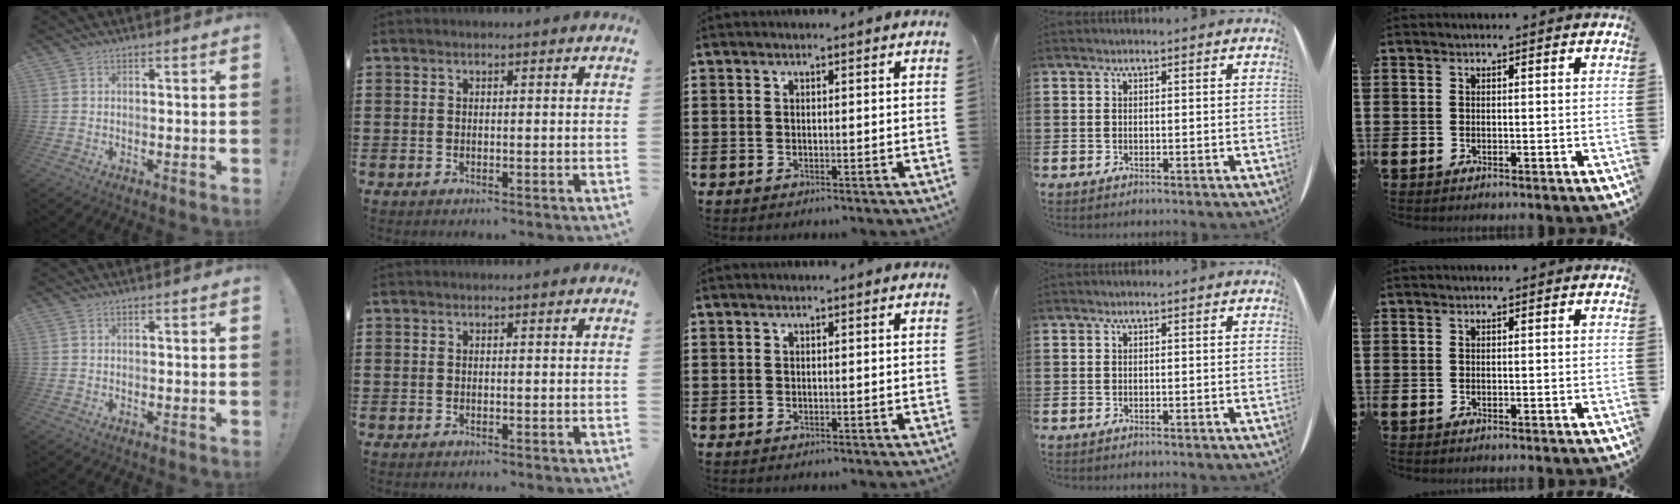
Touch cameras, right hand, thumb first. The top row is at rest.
{}